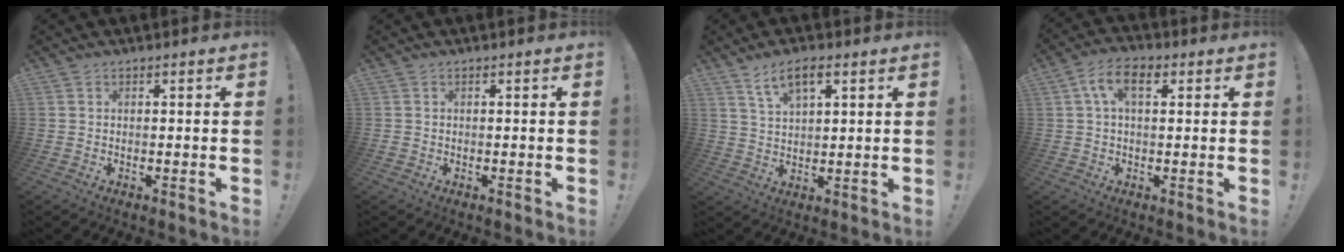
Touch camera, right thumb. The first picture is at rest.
{"total": 0.6, "force": [-0.3, 0.5, 0.0], "torque": [0.001, 0.001, -0.005]}
{"total": 6.9, "force": [3.9, 2.7, 5.1], "torque": [-0.083, -0.012, 0.068]}
{"total": 7.4, "force": [1.9, 4.1, 5.9], "torque": [-0.102, 0.012, 0.034]}